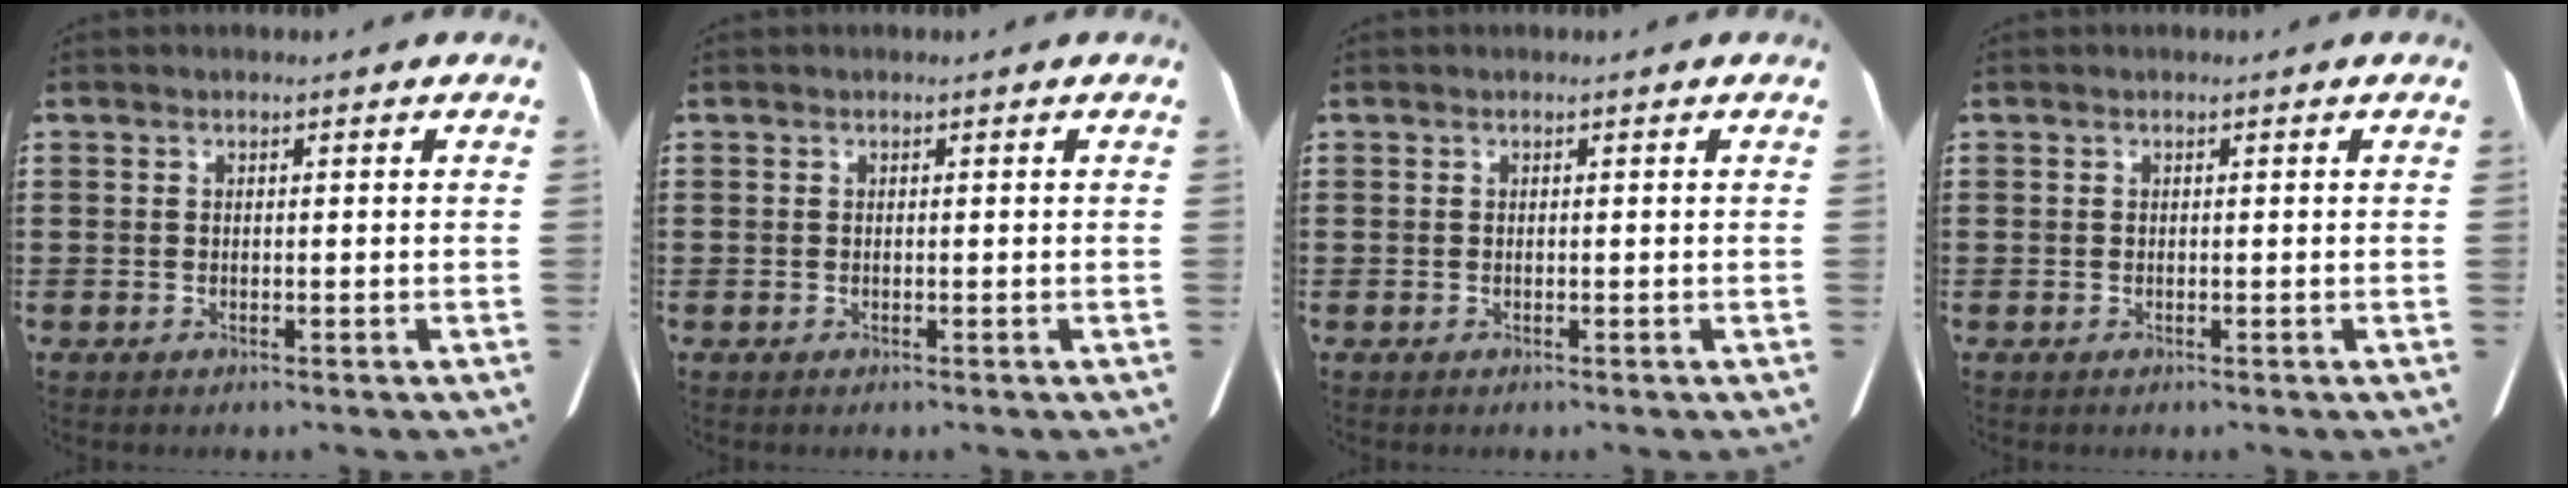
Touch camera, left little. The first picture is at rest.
{"total": 0.0}
{"total": 0.0}
{"total": 0.0}